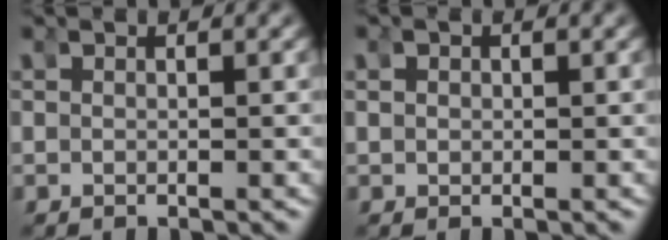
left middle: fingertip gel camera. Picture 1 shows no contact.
{"total": 1.1, "force": [0.2, 1.0, 0.4], "torque": [-0.009, 0.001, 0.007]}